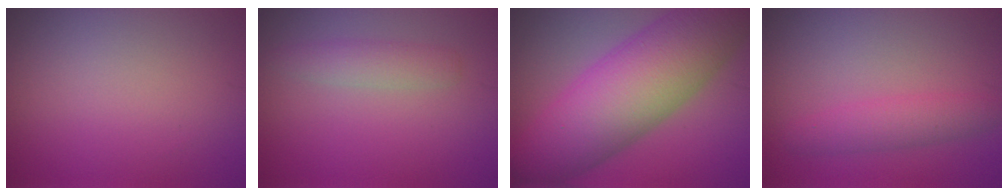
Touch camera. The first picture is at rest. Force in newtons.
{"total": 1.9, "press": 1.9, "slide": 0.1}
{"total": 12.2, "press": 12.2, "slide": 0.2}
{"total": 2.4, "press": 2.4, "slide": 0.1}